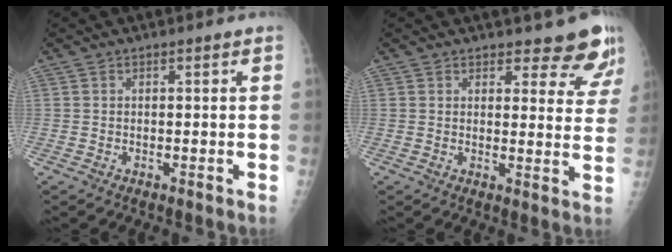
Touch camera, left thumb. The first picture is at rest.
{"total": 10.2, "force": [8.5, 3.0, 4.7], "torque": [-0.019, -0.065, 0.095]}